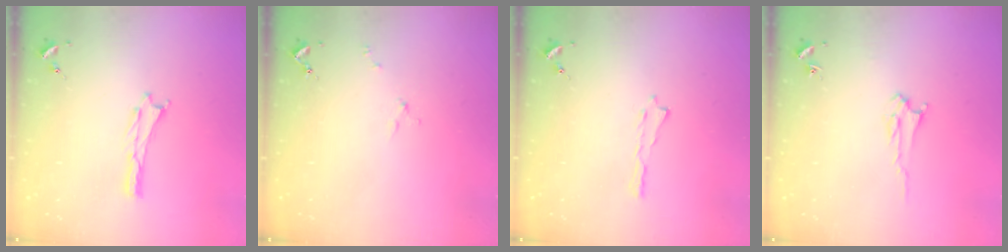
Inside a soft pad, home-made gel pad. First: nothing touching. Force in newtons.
{"total": 1.7, "press": 1.7, "slide": 0.3}
{"total": 0.0}
{"total": 2.8, "press": 2.8, "slide": 0.4}